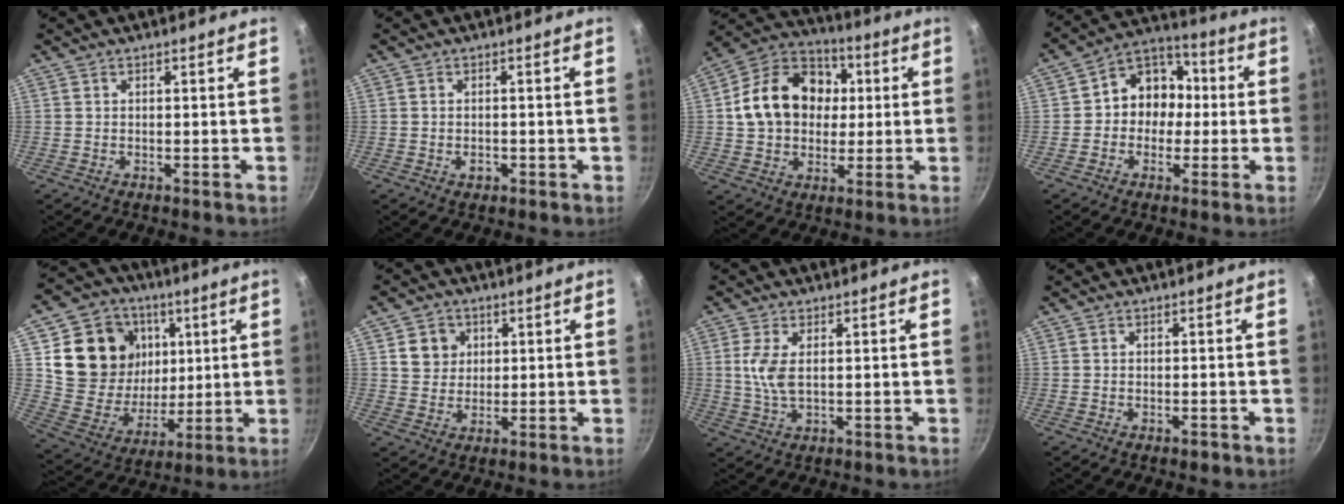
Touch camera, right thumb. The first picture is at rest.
{"total": 1.9, "force": [-0.7, 1.4, 1.1], "torque": [-0.016, 0.003, -0.008]}
{"total": 18.0, "force": [2.3, 14.2, 10.9], "torque": [-0.153, 0.028, 0.028]}
{"total": 10.4, "force": [-0.4, 9.1, 5.1], "torque": [-0.021, 0.035, -0.028]}
{"total": 19.0, "force": [6.1, 16.0, 8.1], "torque": [-0.116, -0.023, 0.115]}
{"total": 5.8, "force": [1.8, 5.3, 1.7], "torque": [0.002, 0.002, 0.030]}
{"total": 5.2, "force": [0.8, 2.3, 4.6], "torque": [-0.105, -0.001, 0.018]}
{"total": 1.1, "force": [-0.7, 0.6, 0.6], "torque": [-0.011, 0.004, -0.008]}